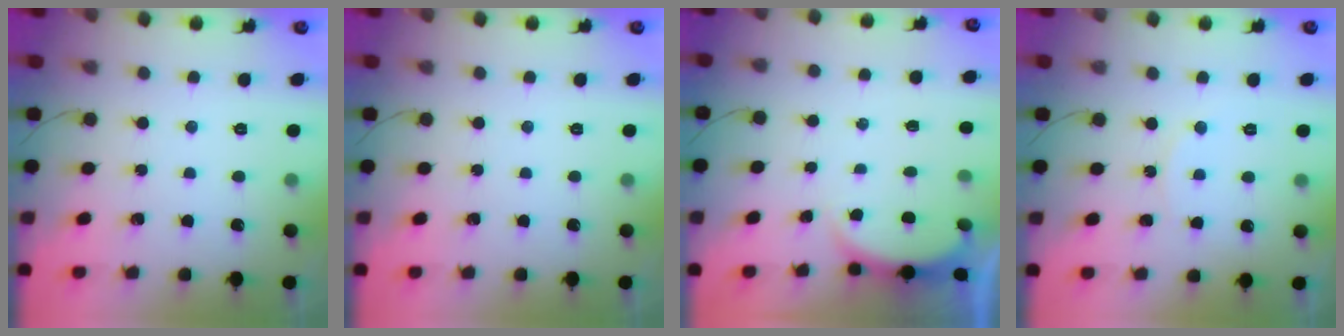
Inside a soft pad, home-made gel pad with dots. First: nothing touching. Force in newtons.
{"total": 0.0}
{"total": 2.6, "press": 2.6, "slide": 0.6}
{"total": 5.8, "press": 5.8, "slide": 0.6}